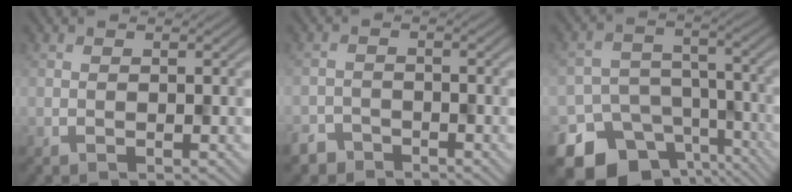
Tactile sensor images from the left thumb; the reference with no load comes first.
{"total": 2.7, "force": [-2.4, 1.1, -0.1], "torque": [0.008, -0.001, -0.045]}
{"total": 16.7, "force": [-11.2, 11.5, 4.6], "torque": [-0.100, -0.062, -0.136]}